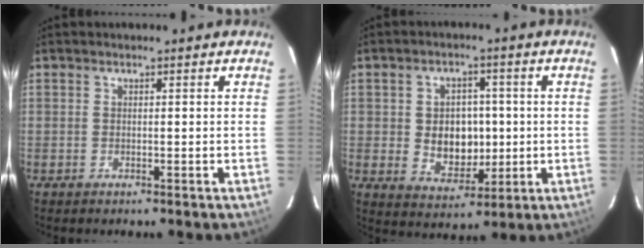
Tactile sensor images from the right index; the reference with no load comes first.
{"total": 8.9, "force": [-0.2, 6.9, 5.6], "torque": [-0.109, 0.005, 0.014]}